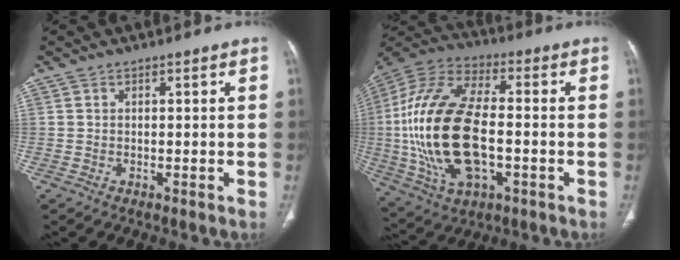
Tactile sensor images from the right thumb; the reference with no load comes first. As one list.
[{"total": 25.1, "force": [-2.4, 12.8, 21.5], "torque": [-0.452, 0.008, -0.038]}]